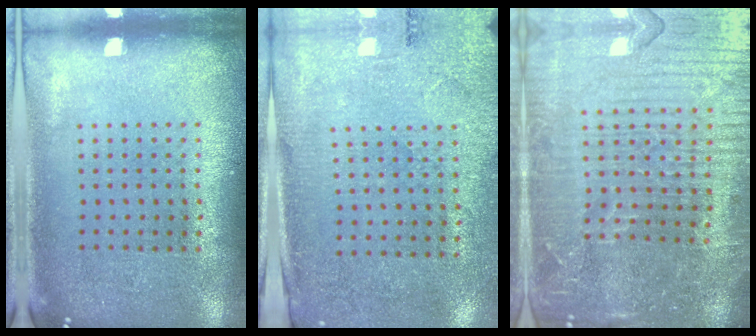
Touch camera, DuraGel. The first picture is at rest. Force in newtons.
{"total": 2.7, "press": 2.4, "slide": 1.3}
{"total": 6.0, "press": 5.3, "slide": 2.7}